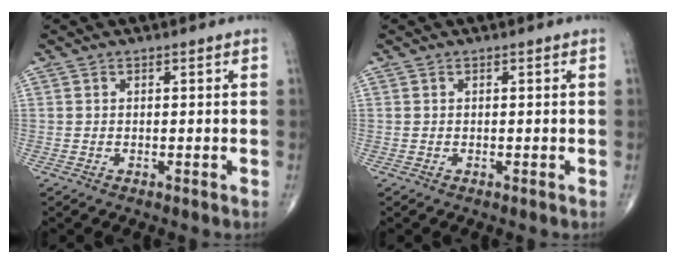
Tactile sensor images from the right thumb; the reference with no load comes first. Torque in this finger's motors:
{"motor_torque": [0.00, 0.00, 0.00, 0.03, 0.00]}